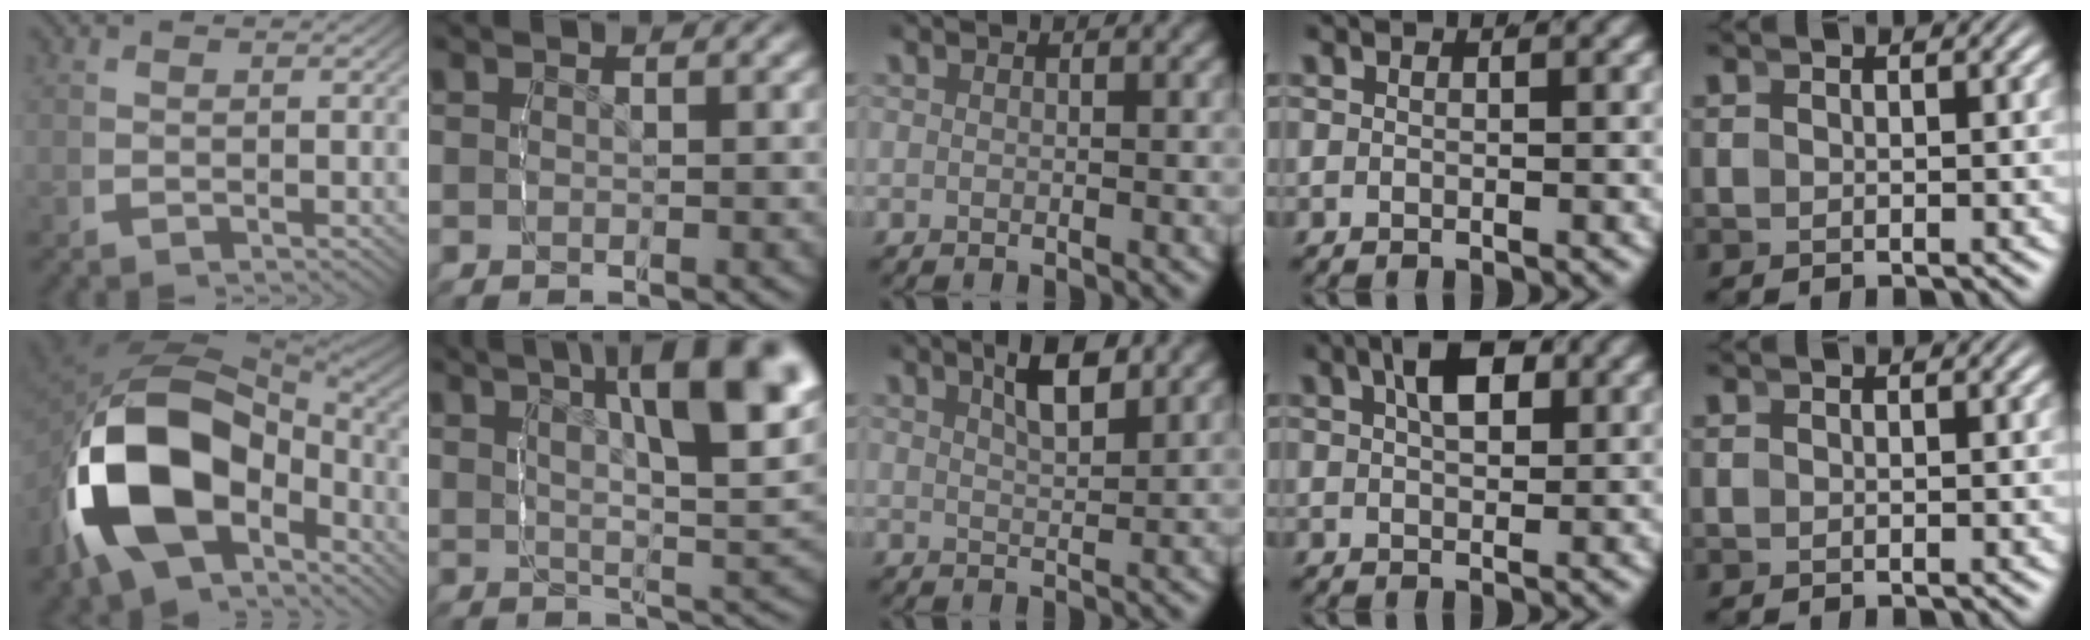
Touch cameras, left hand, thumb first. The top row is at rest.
{"thumb": {"total": 22.0, "force": [-1.9, 14.1, 16.8], "torque": [-0.359, -0.065, -0.004]}, "index": {"total": 12.8, "force": [5.7, 4.9, 10.3], "torque": [-0.131, 0.020, 0.083]}, "middle": {"total": 3.6, "force": [2.2, 1.0, 2.6], "torque": [-0.042, 0.003, 0.037]}, "ring": {"total": 4.0, "force": [1.7, 1.4, 3.3], "torque": [-0.043, 0.001, 0.028]}}